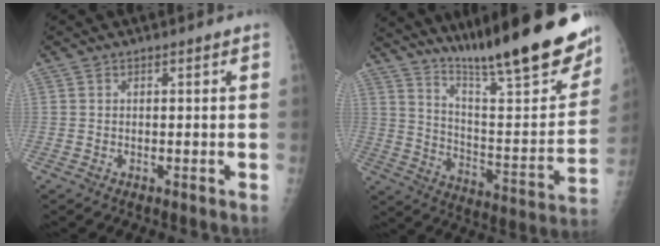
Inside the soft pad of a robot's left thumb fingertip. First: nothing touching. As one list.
[{"total": 27.5, "force": [21.0, 3.8, 17.2], "torque": [-0.240, -0.113, 0.317]}]